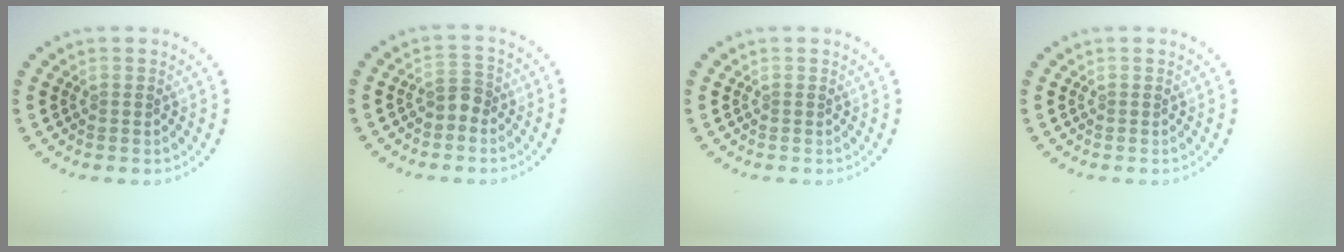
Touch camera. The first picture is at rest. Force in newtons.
{"total": 1.5, "press": 1.3, "slide": 0.7}
{"total": 0.0}
{"total": 0.0}